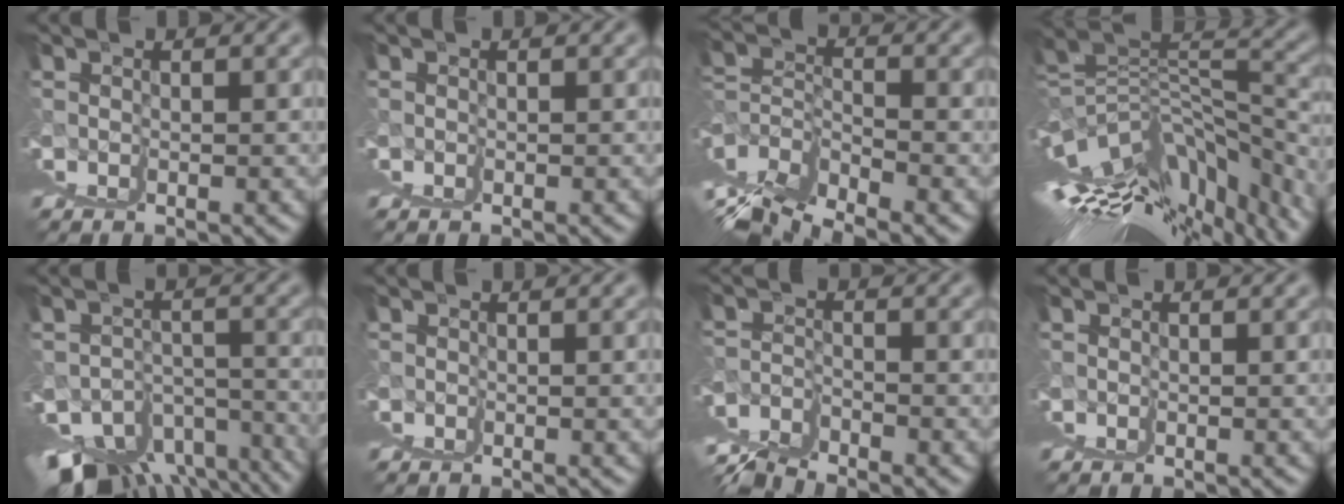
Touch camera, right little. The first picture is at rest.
{"total": 0.7, "force": [0.5, -0.3, -0.4], "torque": [0.011, 0.001, 0.007]}
{"total": 4.4, "force": [1.2, -1.5, 3.9], "torque": [-0.050, 0.003, 0.034]}
{"total": 12.1, "force": [1.5, 1.9, 11.9], "torque": [-0.151, 0.022, 0.041]}
{"total": 4.3, "force": [-3.6, -1.1, 2.2], "torque": [-0.015, -0.024, -0.026]}
{"total": 1.5, "force": [1.3, -0.7, -0.1], "torque": [0.010, 0.004, 0.022]}
{"total": 4.2, "force": [1.0, -3.8, 1.6], "torque": [-0.002, 0.018, 0.023]}
{"total": 1.2, "force": [1.1, -0.4, 0.1], "torque": [0.006, 0.001, 0.019]}